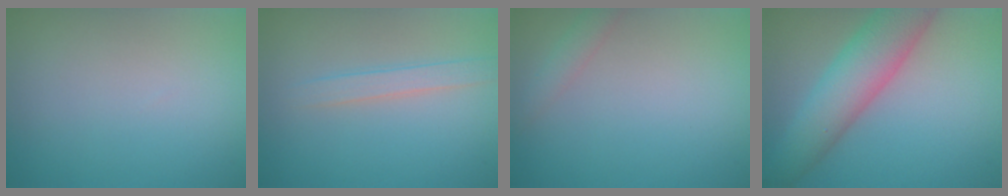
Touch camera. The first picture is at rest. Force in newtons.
{"total": 1.9, "press": 1.9, "slide": 0.1}
{"total": 1.4, "press": 1.4, "slide": 0.0}
{"total": 6.7, "press": 6.7, "slide": 0.4}